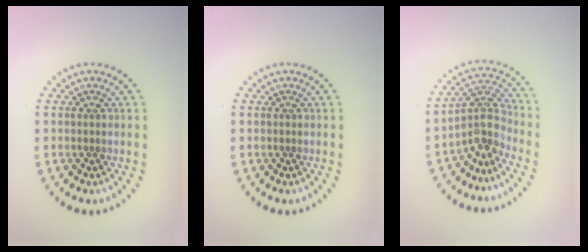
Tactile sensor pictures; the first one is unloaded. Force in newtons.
{"total": 0.0}
{"total": 3.7, "press": 2.7, "slide": 2.6}